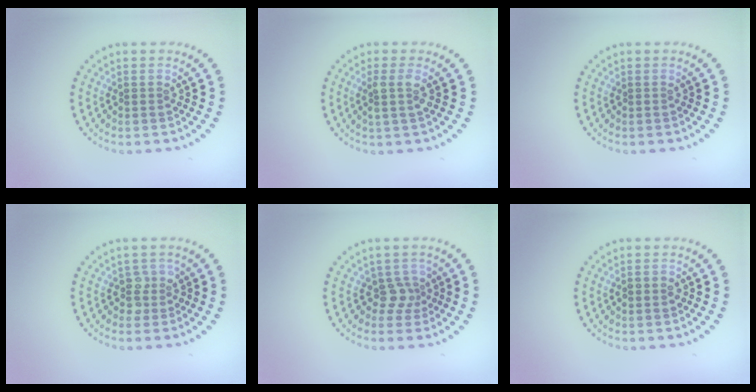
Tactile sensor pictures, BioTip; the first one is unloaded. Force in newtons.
{"total": 1.7, "press": 1.5, "slide": 0.7}
{"total": 0.0}
{"total": 1.6, "press": 1.3, "slide": 1.0}
{"total": 2.0, "press": 1.5, "slide": 1.4}
{"total": 1.1, "press": 1.1, "slide": 0.3}